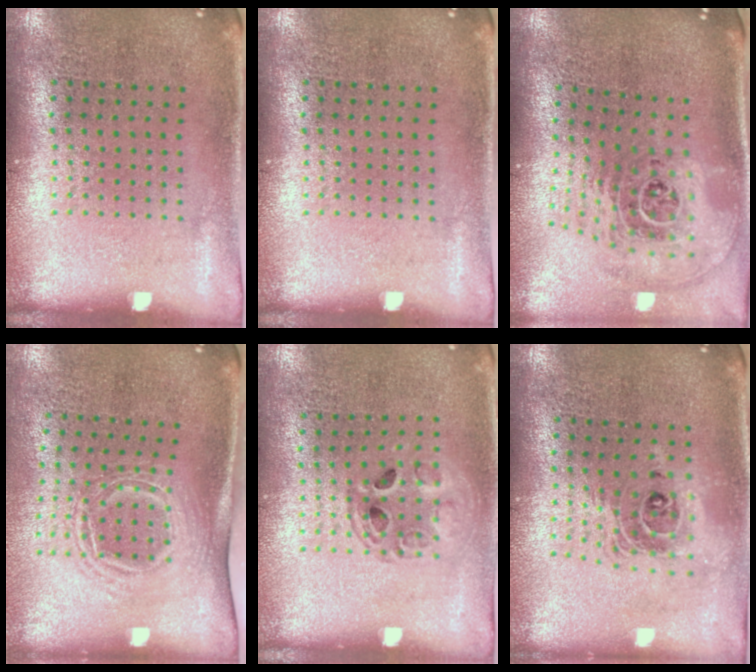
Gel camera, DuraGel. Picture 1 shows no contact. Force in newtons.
{"total": 0.0}
{"total": 2.9, "press": 2.0, "slide": 2.1}
{"total": 1.7, "press": 1.2, "slide": 1.2}
{"total": 1.3, "press": 1.3, "slide": 0.4}
{"total": 1.8, "press": 1.4, "slide": 1.1}